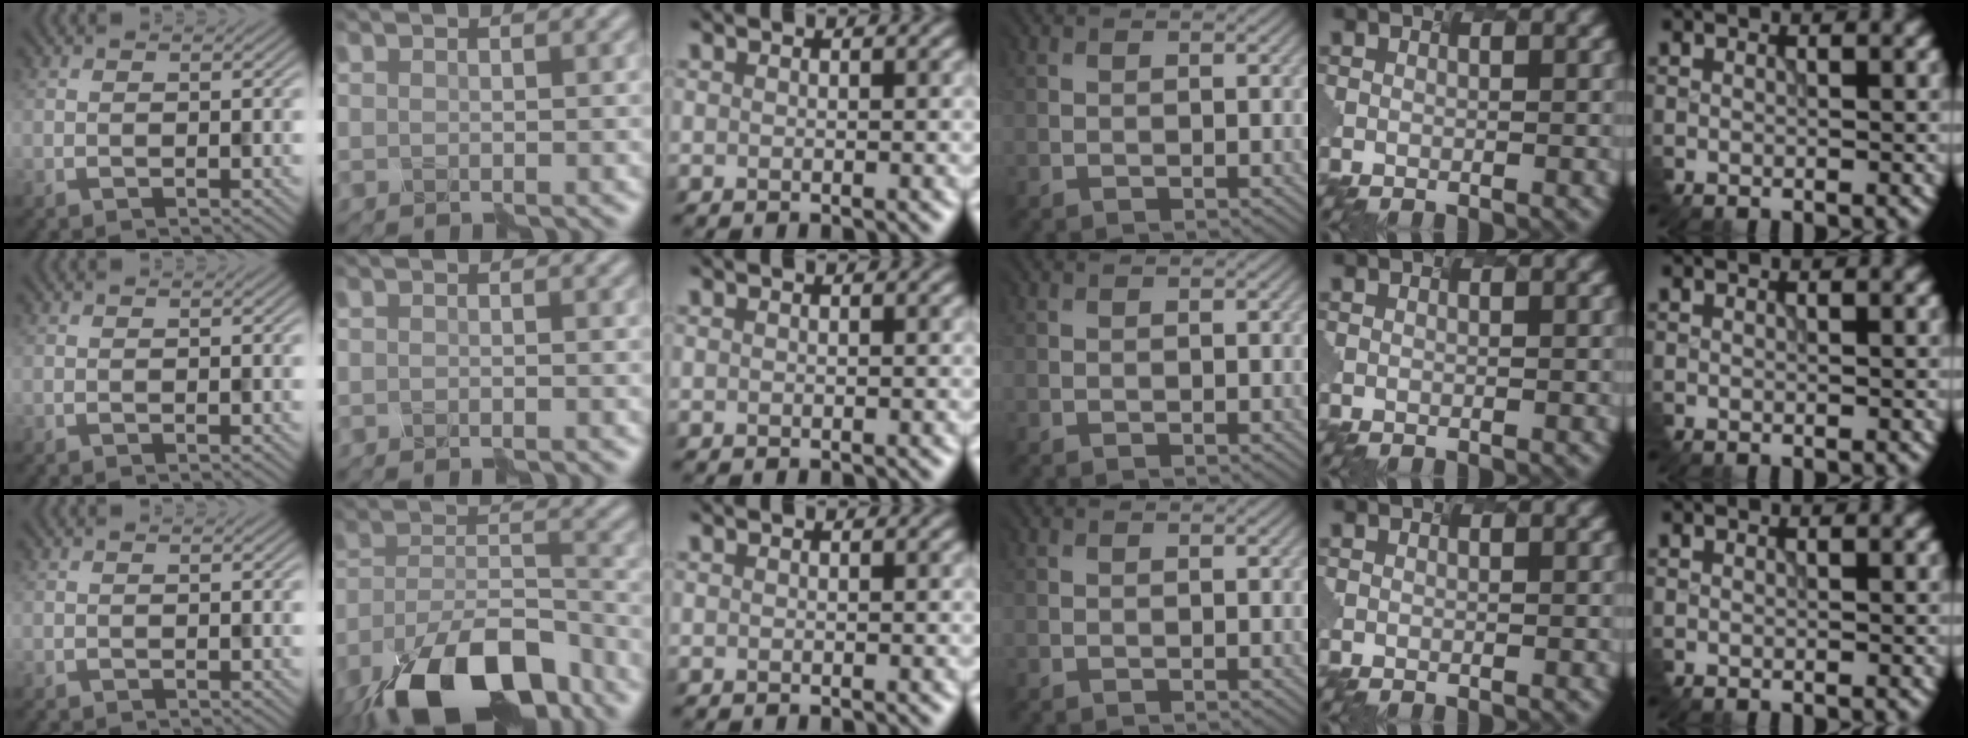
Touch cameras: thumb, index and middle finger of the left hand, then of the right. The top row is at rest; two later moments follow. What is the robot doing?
{"motion": "disassemble", "object": "velcro strap"}